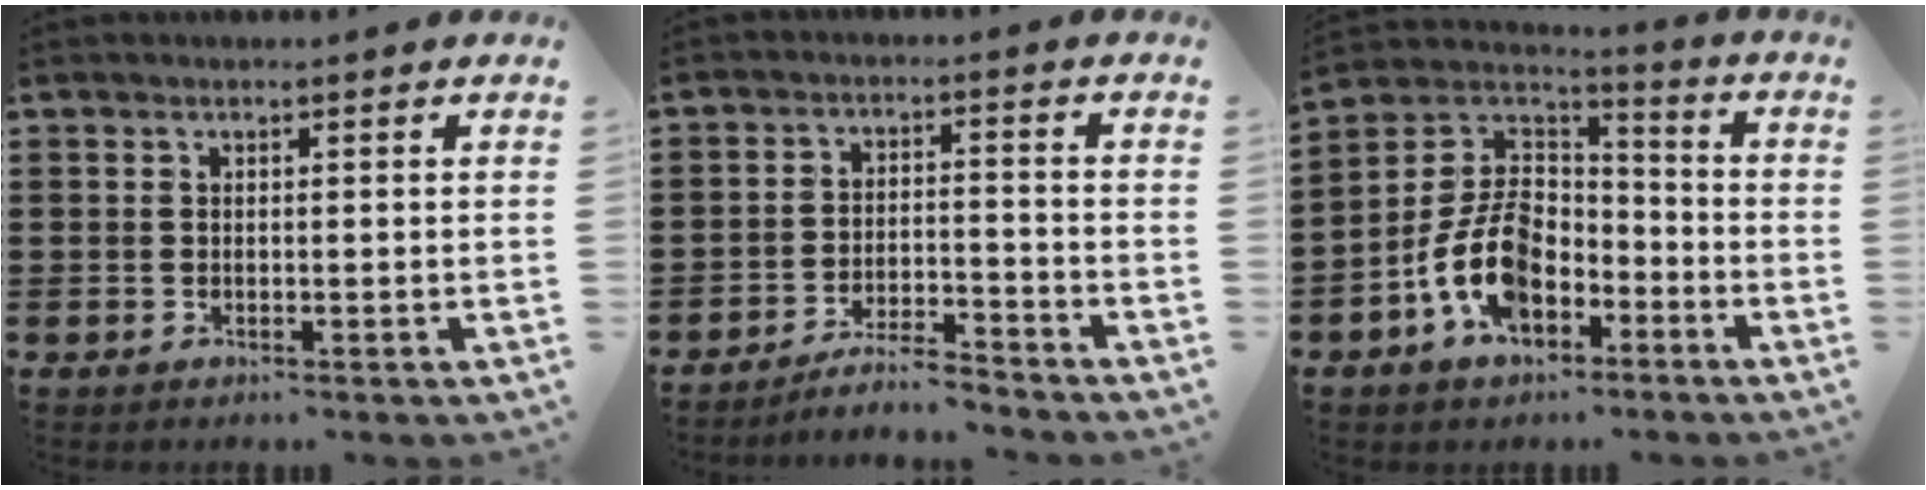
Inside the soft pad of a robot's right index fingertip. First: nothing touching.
{"total": 4.6, "force": [-4.4, 0.2, 1.3], "torque": [-0.031, 0.001, -0.090]}
{"total": 11.8, "force": [-4.5, 7.4, 8.1], "torque": [-0.194, 0.009, -0.090]}